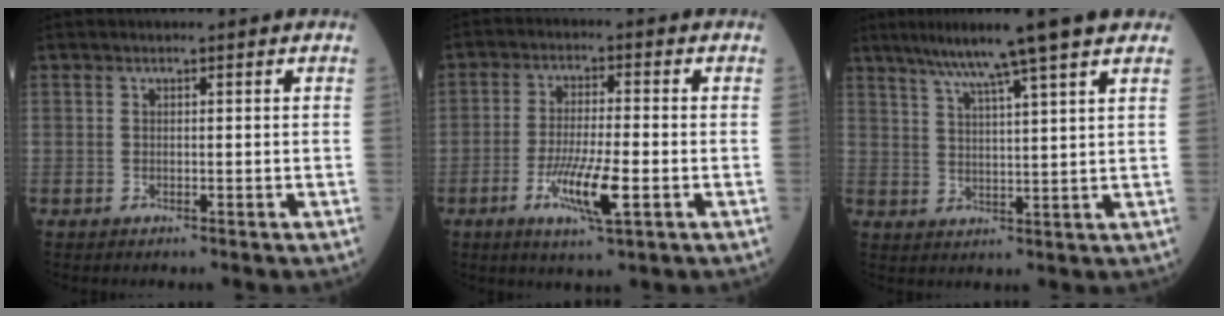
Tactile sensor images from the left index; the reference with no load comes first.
{"total": 7.9, "force": [-3.1, 0.8, 7.2], "torque": [-0.137, -0.013, -0.058]}
{"total": 10.8, "force": [8.1, -0.7, 7.0], "torque": [-0.114, 0.020, 0.119]}